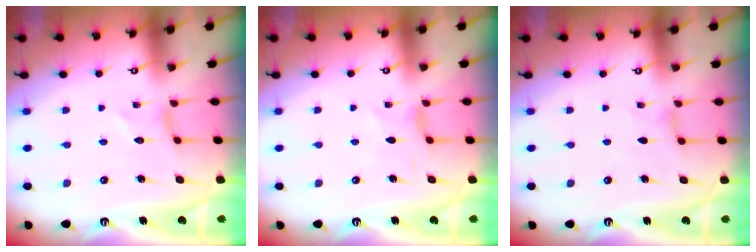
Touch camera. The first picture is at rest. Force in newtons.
{"total": 2.3, "press": 2.3, "slide": 0.4}
{"total": 1.8, "press": 1.7, "slide": 0.4}